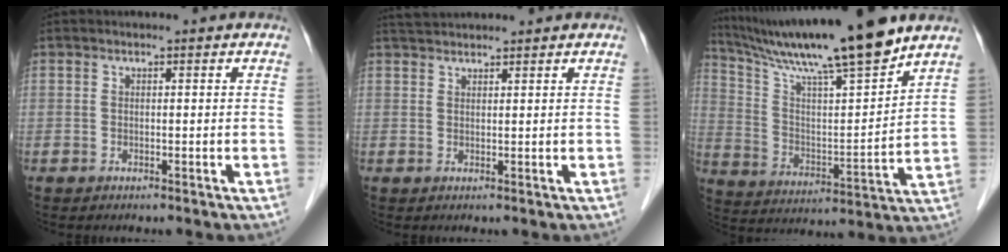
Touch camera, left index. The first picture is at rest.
{"total": 3.6, "force": [3.5, 0.3, 0.9], "torque": [-0.018, 0.032, 0.064]}
{"total": 19.0, "force": [15.9, -0.3, 10.4], "torque": [-0.183, 0.003, 0.271]}